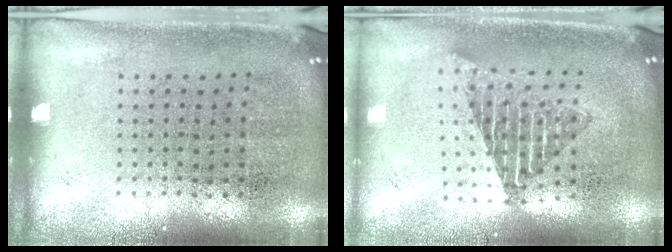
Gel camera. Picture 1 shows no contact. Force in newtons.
{"total": 1.6, "press": 1.3, "slide": 0.9}